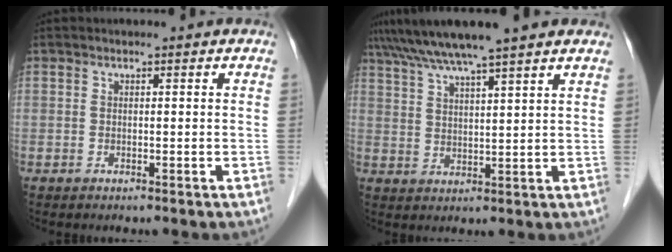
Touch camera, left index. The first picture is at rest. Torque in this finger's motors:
{"motor_torque": [1.07, -1.08, 0.83, 0.21]}